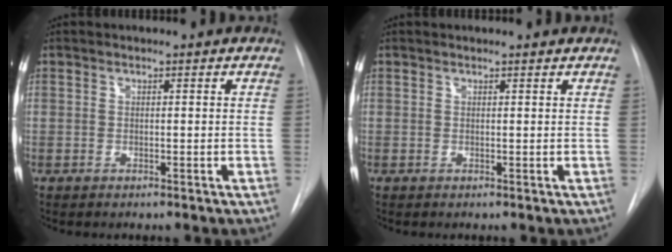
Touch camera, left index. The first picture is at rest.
{"total": 1.4, "force": [1.4, 0.0, 0.1], "torque": [-0.009, 0.003, 0.014]}